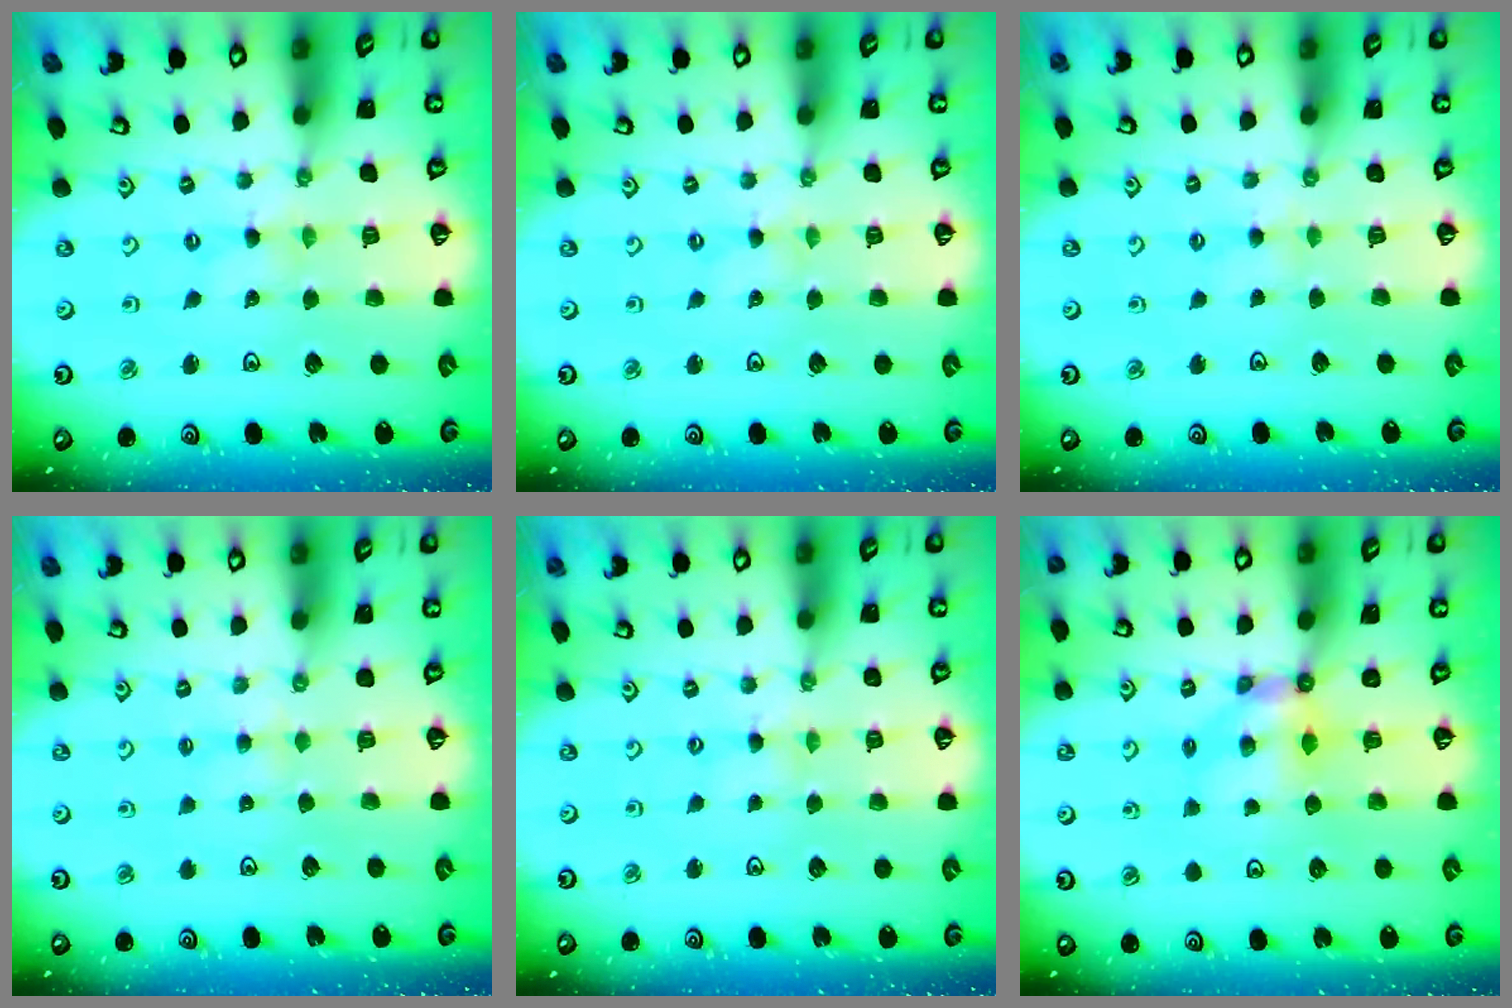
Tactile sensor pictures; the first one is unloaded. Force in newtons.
{"total": 0.0}
{"total": 1.9, "press": 1.8, "slide": 0.4}
{"total": 2.0, "press": 2.0, "slide": 0.3}
{"total": 1.7, "press": 1.7, "slide": 0.4}
{"total": 5.4, "press": 5.4, "slide": 0.6}